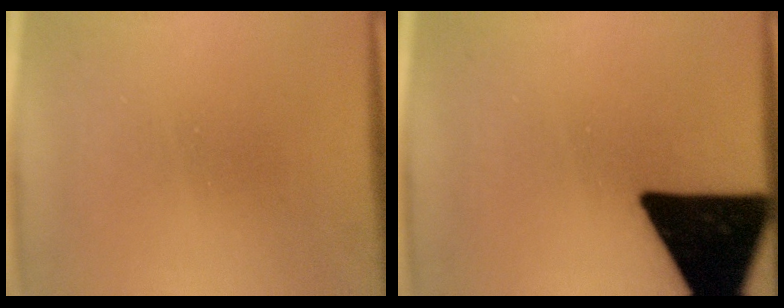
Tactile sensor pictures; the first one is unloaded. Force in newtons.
{"total": 18.7}